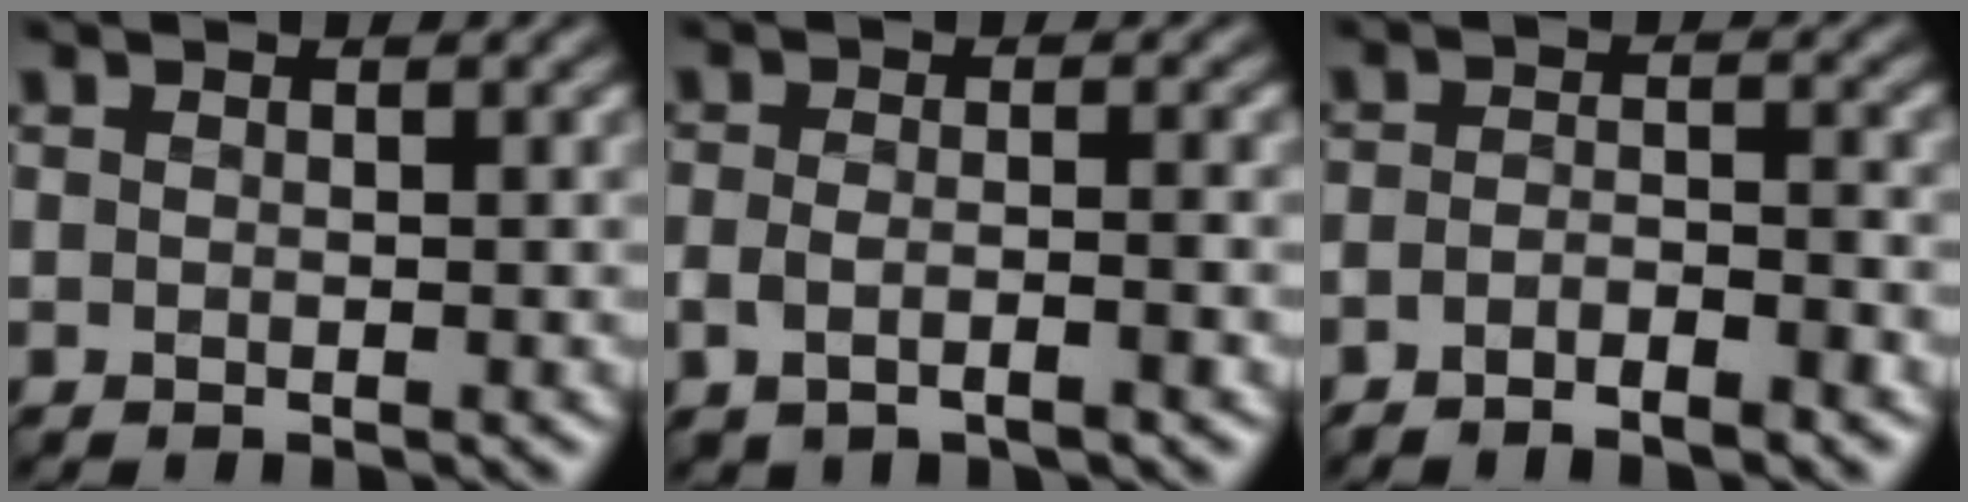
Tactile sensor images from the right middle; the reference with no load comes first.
{"total": 2.7, "force": [-1.4, 0.9, 2.2], "torque": [-0.046, -0.003, -0.023]}
{"total": 2.7, "force": [-2.1, 0.4, 1.7], "torque": [-0.030, 0.001, -0.040]}